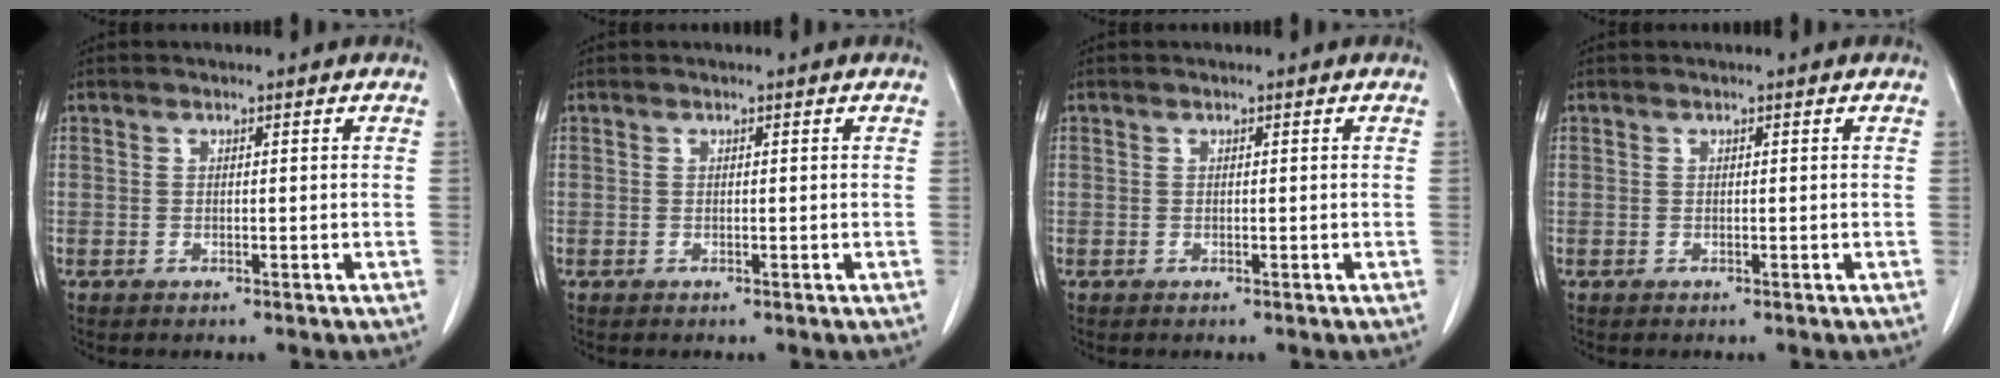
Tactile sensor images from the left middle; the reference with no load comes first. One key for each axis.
{"total": 0.0}
{"total": 0.0}
{"total": 0.0}